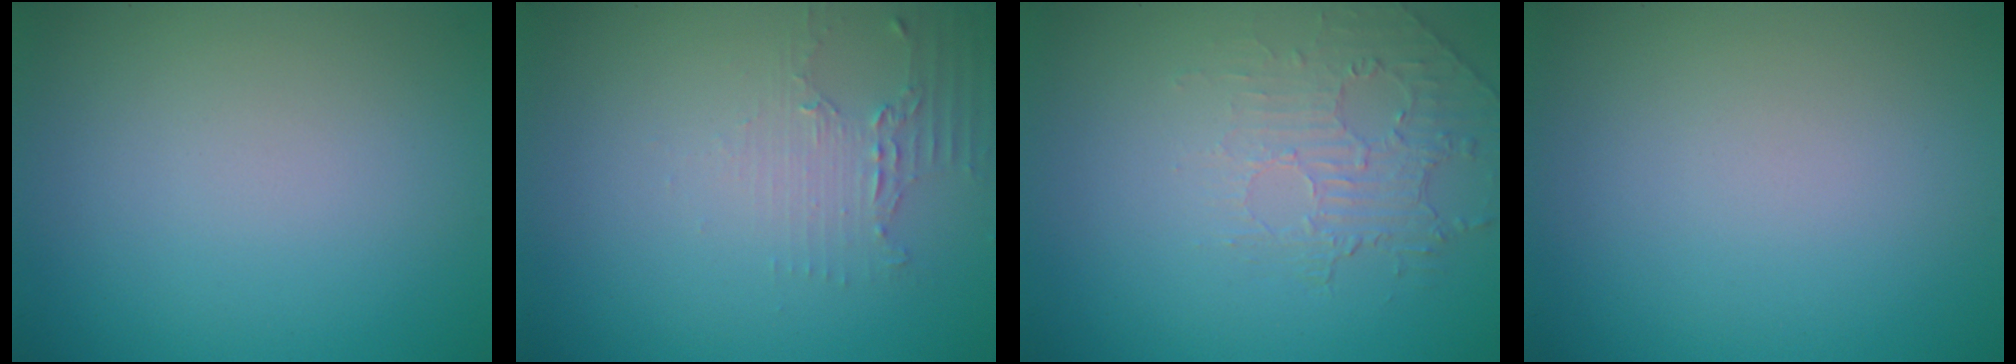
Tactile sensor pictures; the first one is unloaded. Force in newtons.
{"total": 2.0, "press": 1.5, "slide": 1.3}
{"total": 2.0, "press": 0.9, "slide": 1.8}
{"total": 0.0}